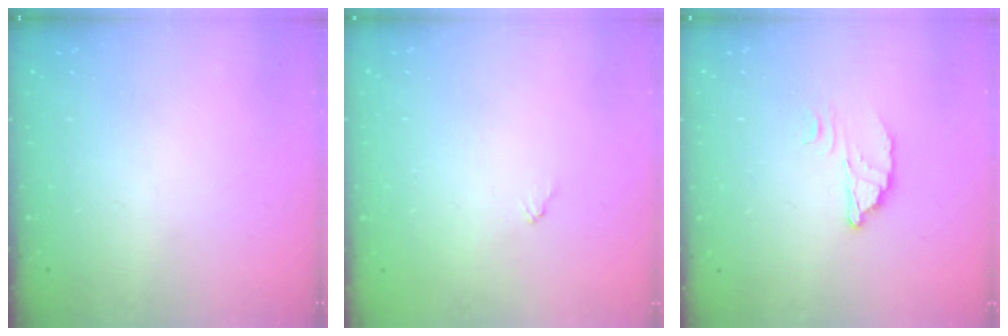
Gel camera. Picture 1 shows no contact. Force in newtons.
{"total": 3.9, "press": 3.9, "slide": 0.3}
{"total": 3.7, "press": 3.7, "slide": 0.3}